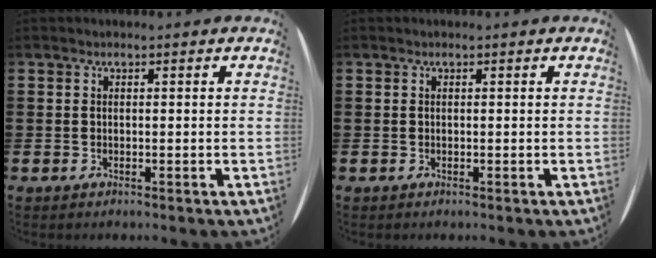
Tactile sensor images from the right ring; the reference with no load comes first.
{"total": 0.0}